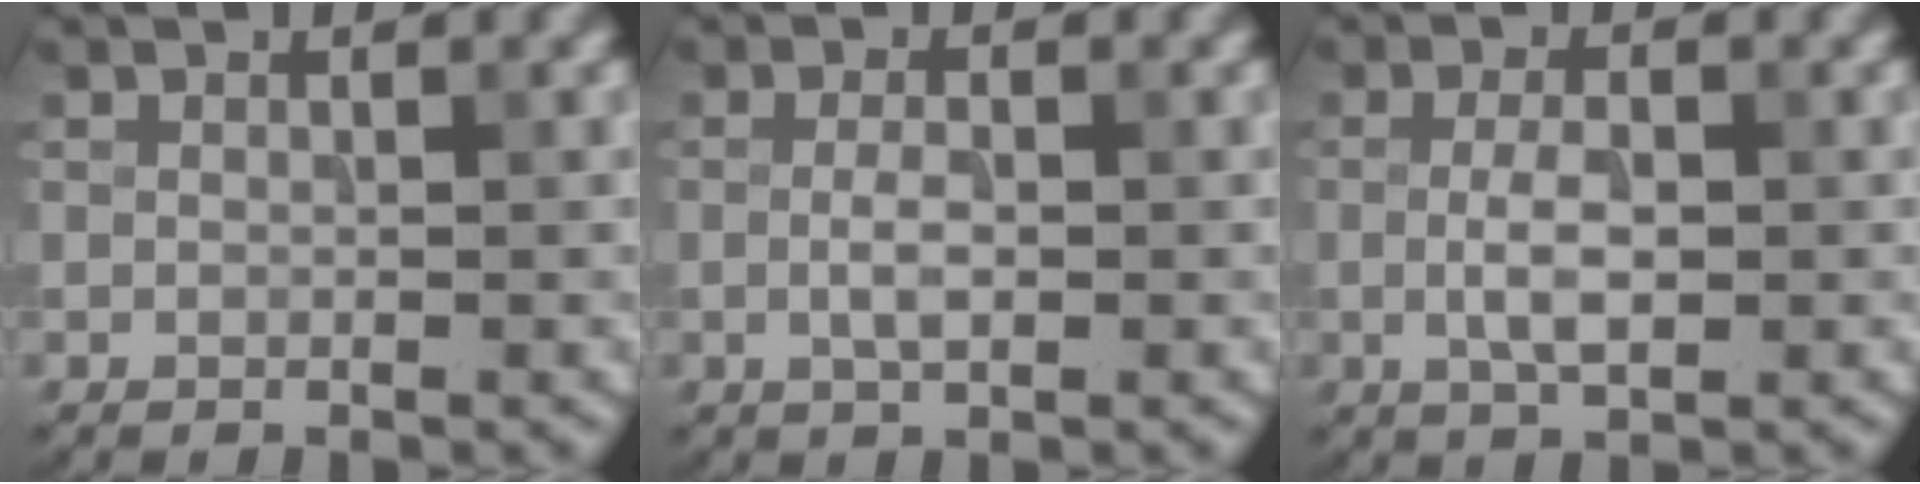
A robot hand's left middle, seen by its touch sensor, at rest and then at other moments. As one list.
[{"total": 2.0, "force": [-0.4, 0.7, 1.8], "torque": [-0.041, 0.000, -0.008]}, {"total": 3.0, "force": [-0.4, 1.2, 2.8], "torque": [-0.061, 0.000, -0.008]}]